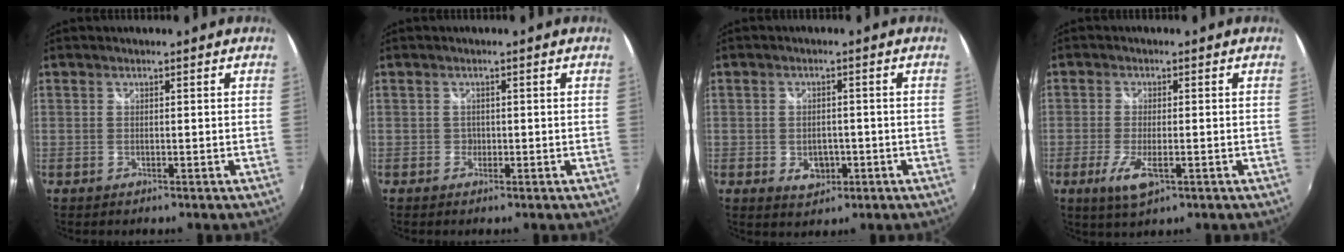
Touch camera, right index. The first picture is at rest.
{"total": 1.1, "force": [-0.4, 1.0, 0.1], "torque": [0.001, -0.002, -0.005]}
{"total": 5.0, "force": [-1.6, 3.8, 2.9], "torque": [-0.055, -0.005, -0.019]}
{"total": 6.0, "force": [-2.6, 1.8, 5.1], "torque": [-0.112, -0.016, -0.045]}